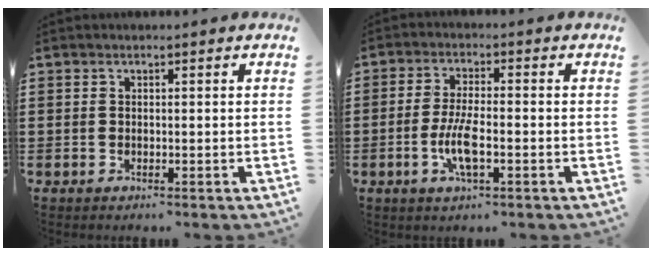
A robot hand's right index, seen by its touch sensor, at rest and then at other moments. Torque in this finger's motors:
{"motor_torque": [1.35, 0.79, 0.11, 0.04]}